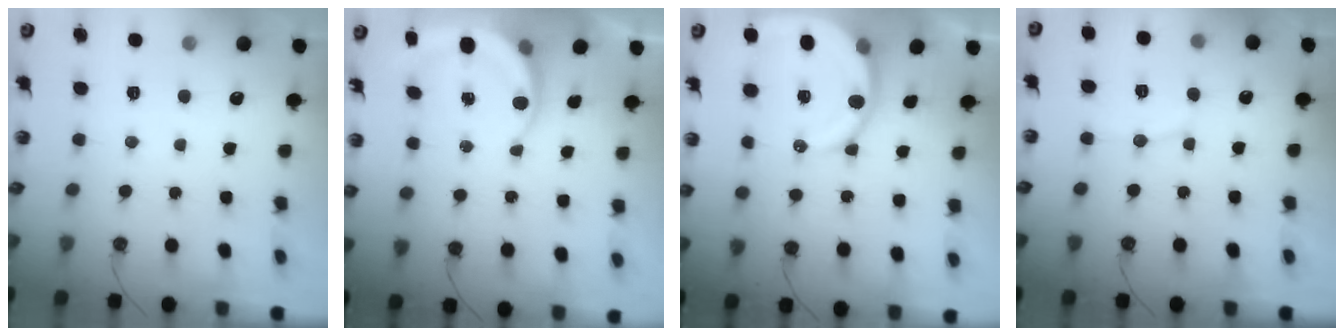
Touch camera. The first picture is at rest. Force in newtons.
{"total": 6.3, "press": 6.3, "slide": 0.3}
{"total": 12.7, "press": 12.6, "slide": 1.6}
{"total": 5.6, "press": 5.6, "slide": 0.6}